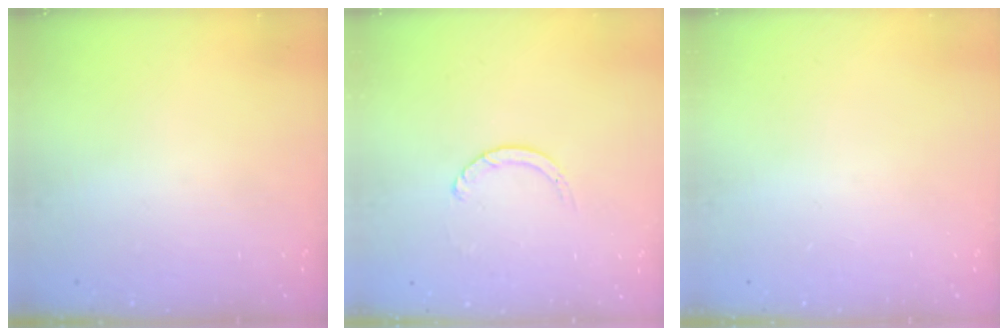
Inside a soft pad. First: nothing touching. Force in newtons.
{"total": 1.3, "press": 1.2, "slide": 0.2}
{"total": 0.0}